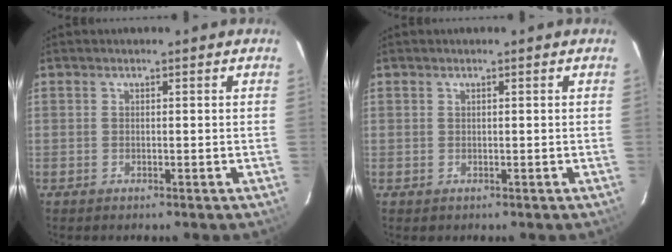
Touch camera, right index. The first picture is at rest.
{"total": 0.5, "force": [0.1, 0.5, 0.0], "torque": [0.003, 0.003, 0.002]}